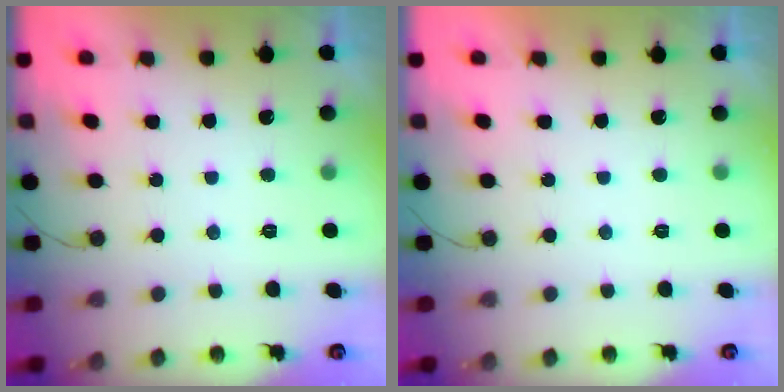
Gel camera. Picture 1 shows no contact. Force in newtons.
{"total": 1.7, "press": 1.7, "slide": 0.0}